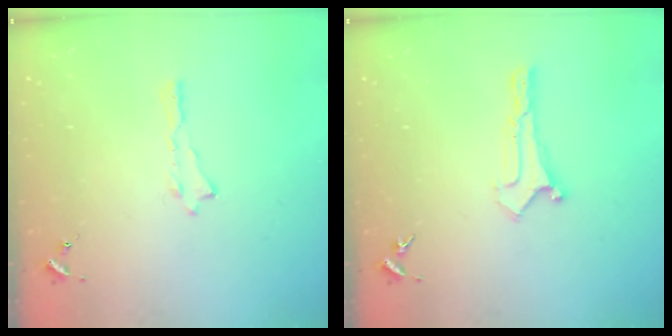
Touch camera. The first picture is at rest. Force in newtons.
{"total": 0.0}